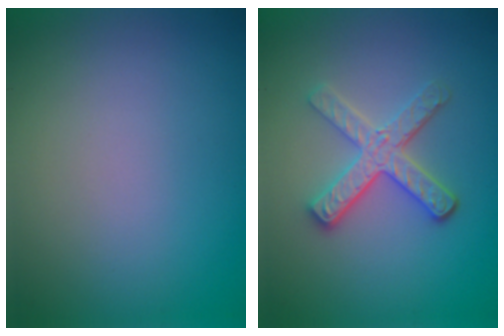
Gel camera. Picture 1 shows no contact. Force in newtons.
{"total": 3.6, "press": 3.1, "slide": 1.9}